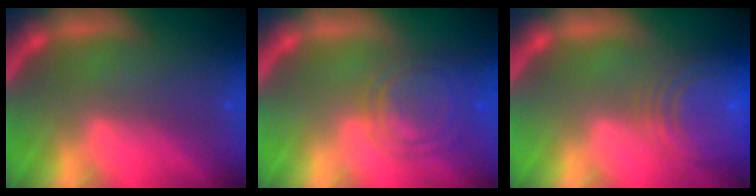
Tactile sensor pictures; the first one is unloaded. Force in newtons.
{"total": 6.0}
{"total": 9.5}